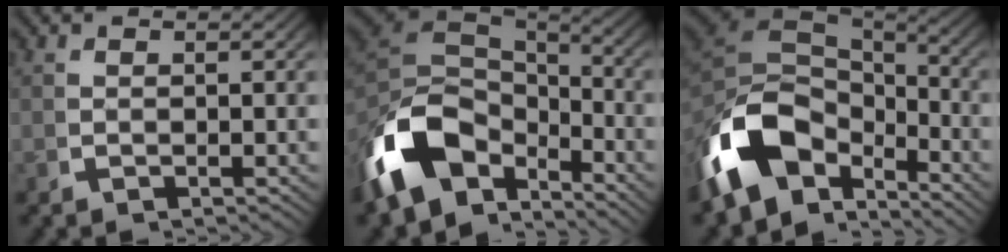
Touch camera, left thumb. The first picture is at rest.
{"total": 14.2, "force": [-2.6, 9.8, 9.9], "torque": [-0.240, -0.047, -0.026]}
{"total": 15.6, "force": [-2.5, 10.8, 11.0], "torque": [-0.258, -0.050, -0.022]}